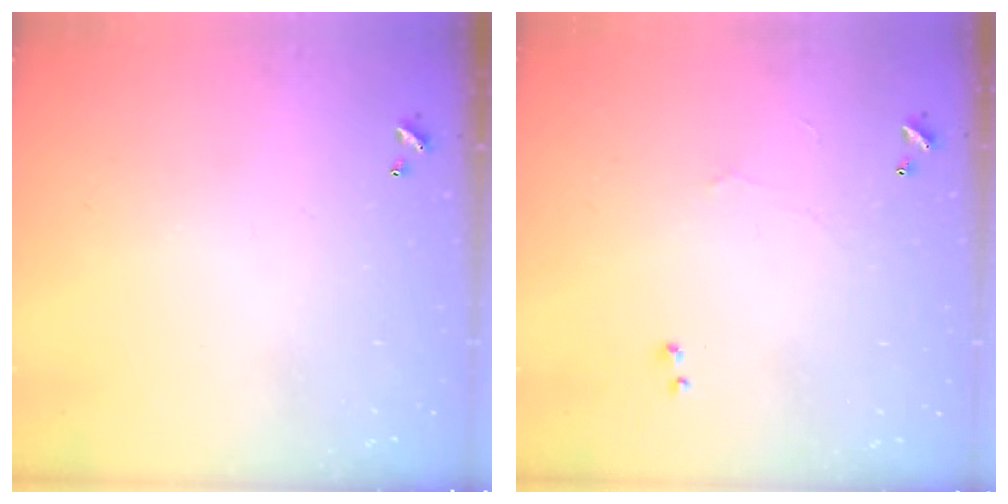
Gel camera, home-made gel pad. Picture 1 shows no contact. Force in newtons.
{"total": 1.0, "press": 0.5, "slide": 0.8}